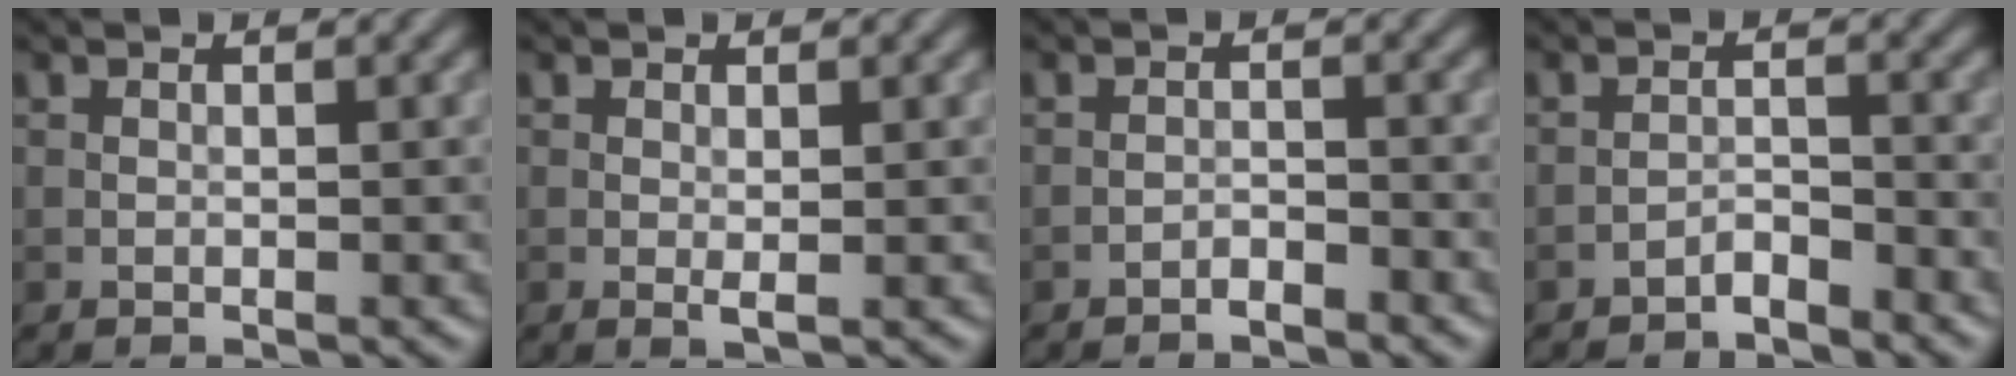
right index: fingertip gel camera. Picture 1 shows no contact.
{"total": 0.8, "force": [0.1, 0.1, 0.8], "torque": [-0.014, -0.003, 0.000]}
{"total": 1.1, "force": [-1.1, 0.2, 0.4], "torque": [-0.004, 0.004, -0.020]}
{"total": 1.6, "force": [-1.5, 0.2, 0.5], "torque": [-0.006, 0.007, -0.030]}